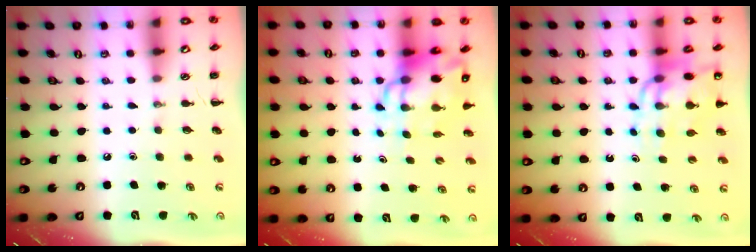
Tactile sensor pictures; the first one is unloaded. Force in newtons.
{"total": 10.3, "press": 9.9, "slide": 2.9}
{"total": 13.2, "press": 12.7, "slide": 3.7}